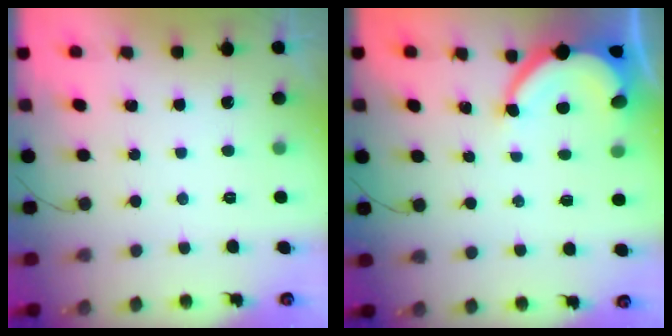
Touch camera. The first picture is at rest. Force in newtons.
{"total": 6.4, "press": 6.3, "slide": 0.6}